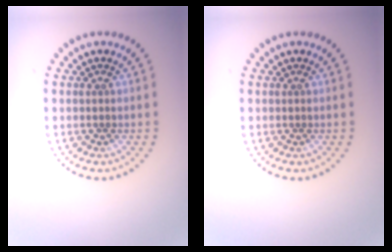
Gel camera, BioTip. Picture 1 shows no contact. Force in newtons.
{"total": 0.0}